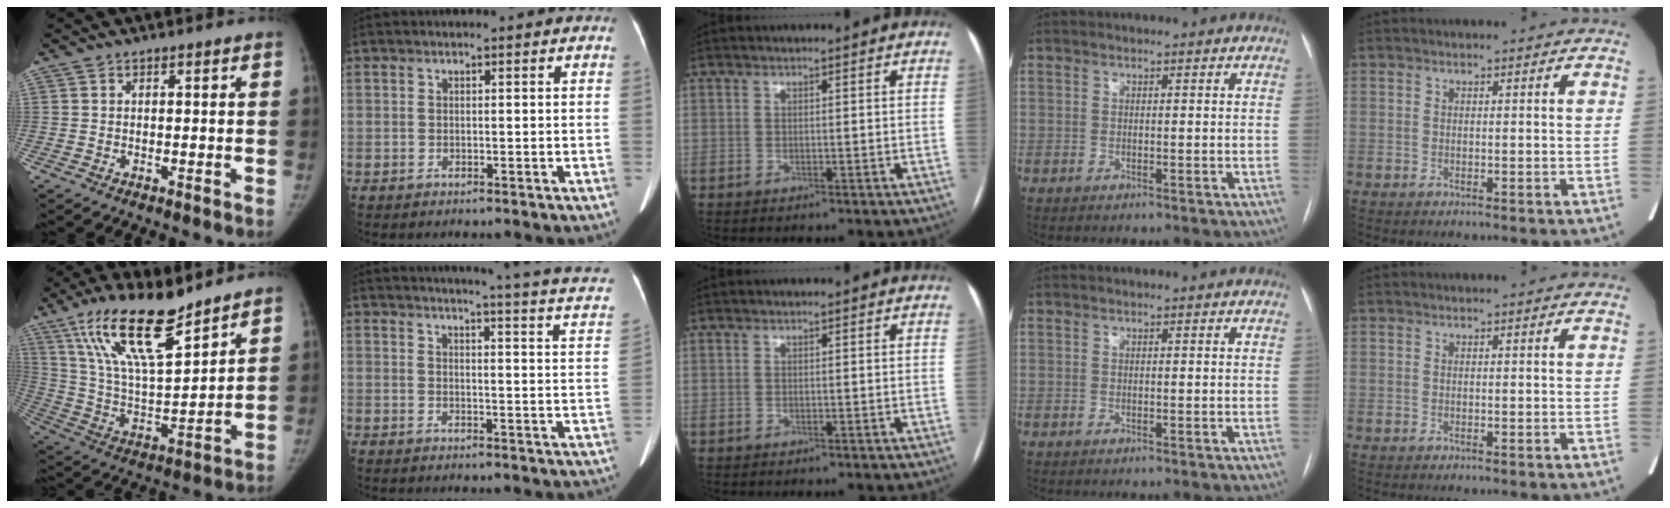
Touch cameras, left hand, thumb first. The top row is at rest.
{"thumb": {"total": 19.4, "force": [13.2, 5.5, 13.1], "torque": [-0.215, -0.062, 0.251]}, "index": {"total": 18.6, "force": [16.2, -0.1, 9.1], "torque": [-0.119, -0.059, 0.170]}}